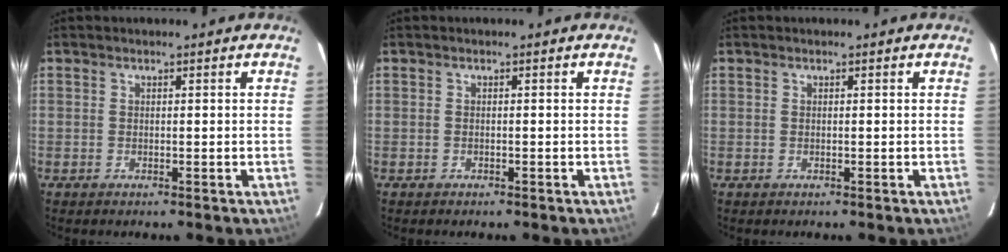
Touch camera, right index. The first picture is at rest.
{"total": 0.6, "force": [-0.5, 0.3, 0.0], "torque": [-0.002, 0.002, -0.008]}
{"total": 0.0}